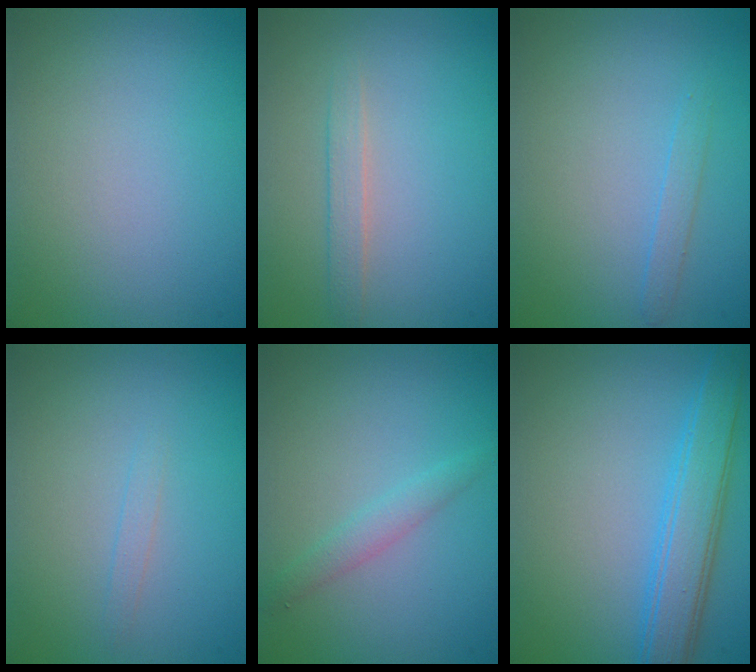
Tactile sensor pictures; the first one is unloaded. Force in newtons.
{"total": 1.3, "press": 1.3, "slide": 0.1}
{"total": 1.0, "press": 1.0, "slide": 0.0}
{"total": 0.7, "press": 0.7, "slide": 0.0}
{"total": 1.1, "press": 1.1, "slide": 0.1}
{"total": 4.2, "press": 4.2, "slide": 0.1}